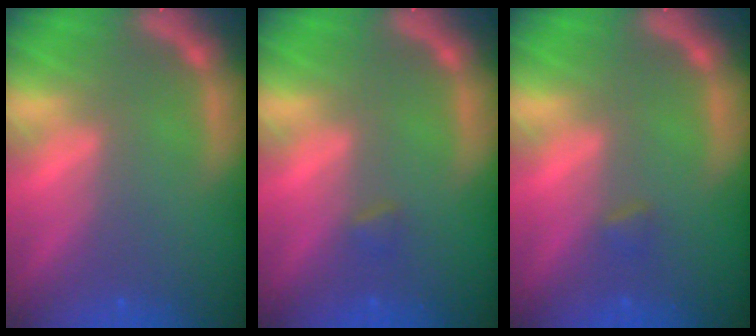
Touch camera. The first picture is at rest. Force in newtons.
{"total": 0.9}
{"total": 0.9}